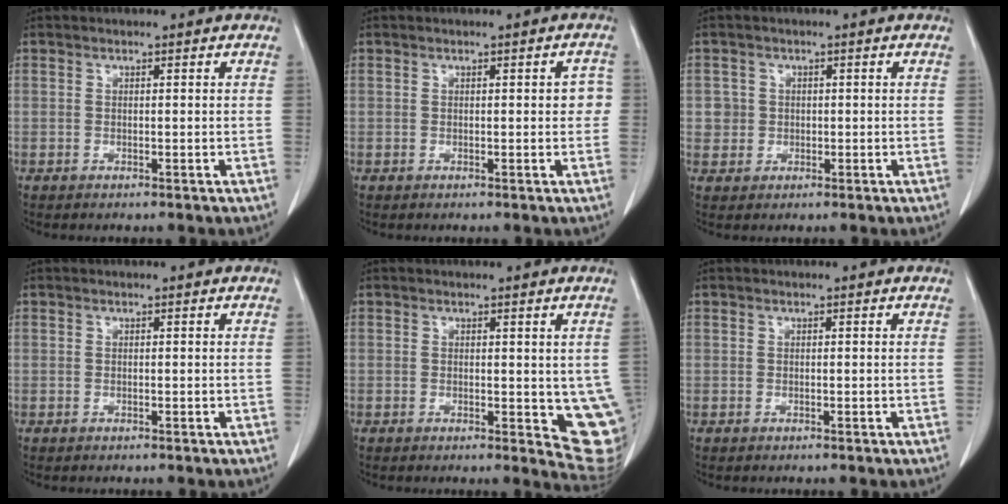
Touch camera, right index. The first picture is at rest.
{"total": 2.3, "force": [0.2, 1.0, 2.0], "torque": [-0.011, 0.009, 0.000]}
{"total": 2.5, "force": [0.2, 2.5, 0.1], "torque": [0.009, 0.004, 0.005]}
{"total": 0.0}
{"total": 8.2, "force": [-0.2, 3.5, 7.5], "torque": [-0.083, -0.020, -0.001]}
{"total": 0.0}